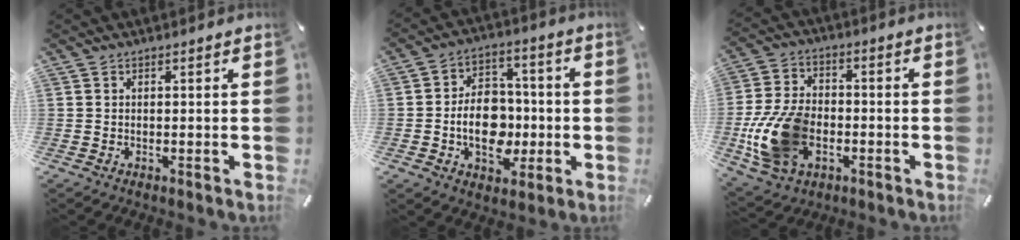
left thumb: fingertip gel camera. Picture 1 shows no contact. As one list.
[{"total": 12.8, "force": [-2.5, 9.5, 8.2], "torque": [-0.133, 0.007, -0.044]}, {"total": 15.9, "force": [-4.0, 11.2, 10.6], "torque": [-0.238, 0.016, -0.070]}]